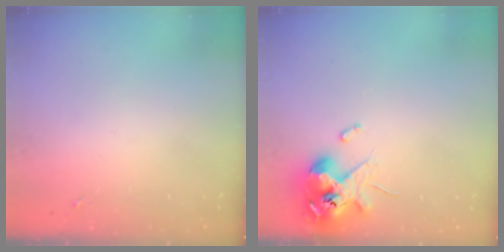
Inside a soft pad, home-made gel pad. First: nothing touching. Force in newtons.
{"total": 12.1, "press": 12.0, "slide": 2.0}